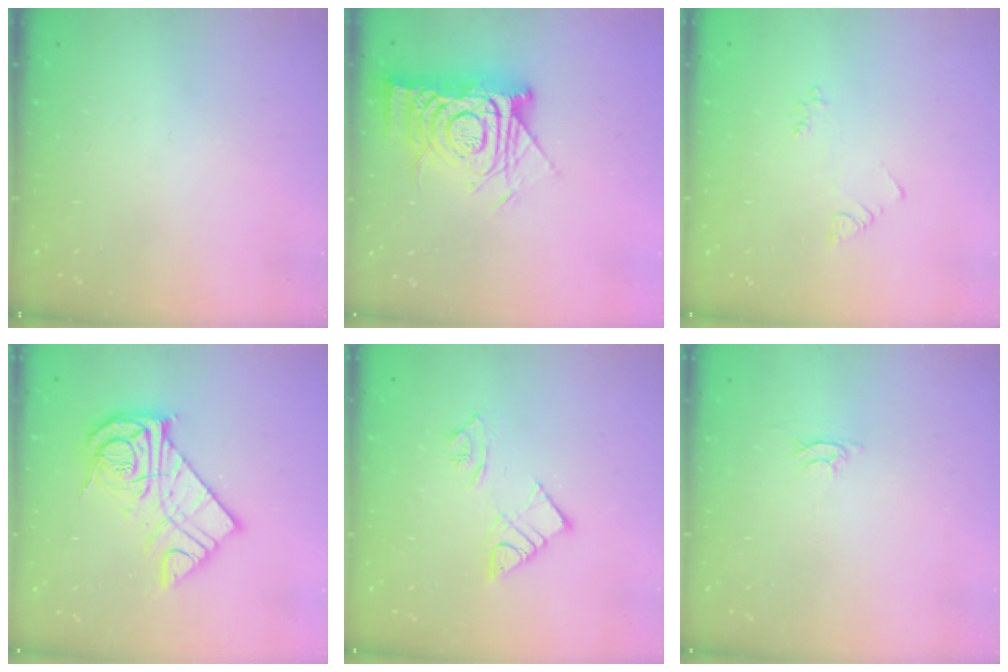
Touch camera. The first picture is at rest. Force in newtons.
{"total": 14.6, "press": 14.5, "slide": 1.5}
{"total": 3.9, "press": 3.8, "slide": 0.7}
{"total": 15.8, "press": 15.7, "slide": 1.3}
{"total": 8.4, "press": 8.4, "slide": 0.6}
{"total": 2.4, "press": 2.4, "slide": 0.3}